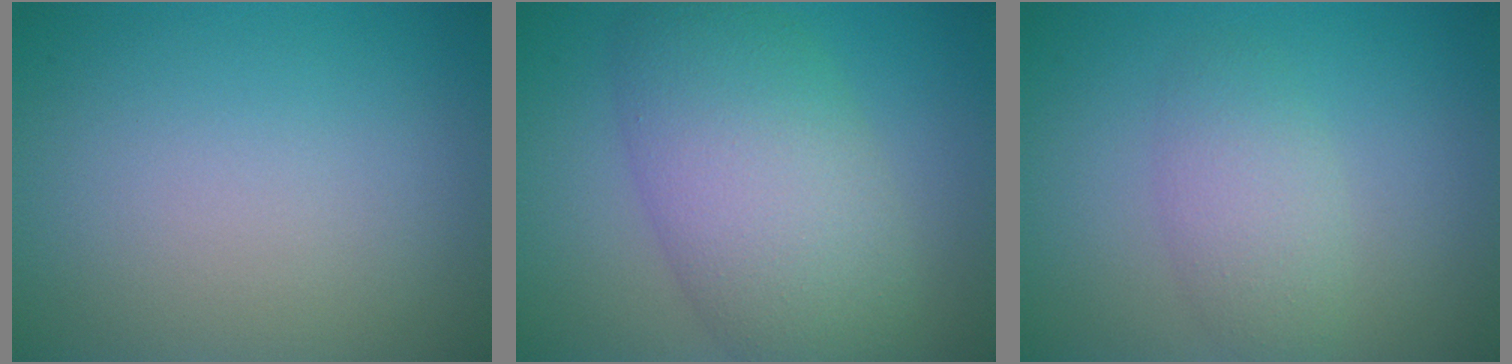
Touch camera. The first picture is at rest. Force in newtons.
{"total": 8.6, "press": 8.6, "slide": 0.2}
{"total": 2.8, "press": 2.8, "slide": 0.1}